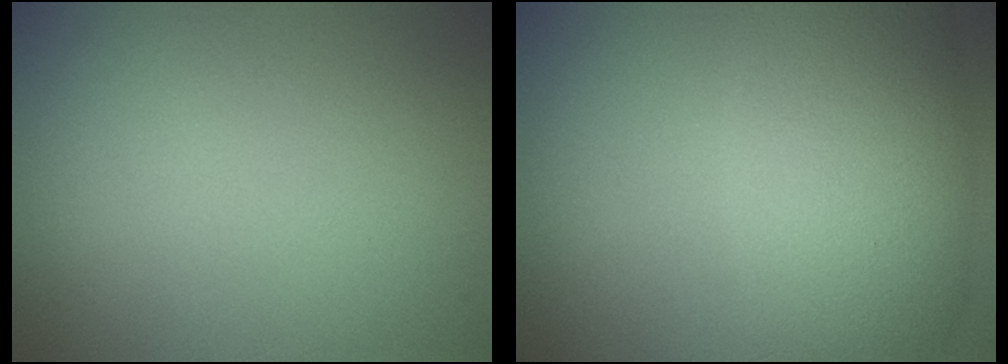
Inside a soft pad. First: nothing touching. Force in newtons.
{"total": 8.1, "press": 8.1, "slide": 0.5}